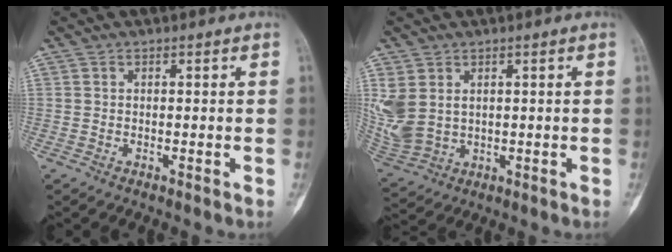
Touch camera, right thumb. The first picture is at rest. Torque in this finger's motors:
{"motor_torque": [0.14, 0.30, 1.07, 0.08, 0.10]}